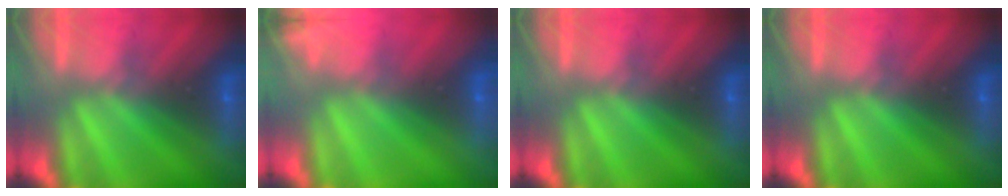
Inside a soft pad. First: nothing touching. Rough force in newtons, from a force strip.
{"total": 1.1}
{"total": 0.0}
{"total": 0.0}